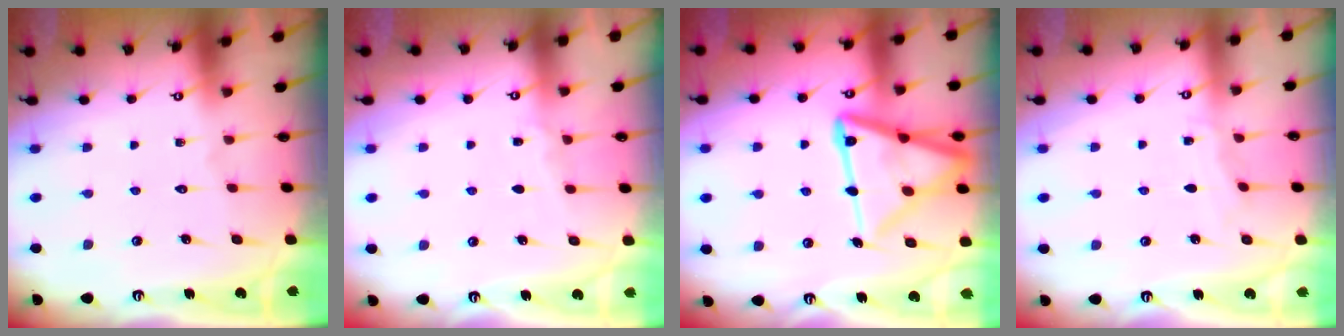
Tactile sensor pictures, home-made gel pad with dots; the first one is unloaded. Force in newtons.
{"total": 3.0, "press": 3.0, "slide": 0.3}
{"total": 18.2, "press": 18.1, "slide": 1.9}
{"total": 3.4, "press": 3.4, "slide": 0.5}